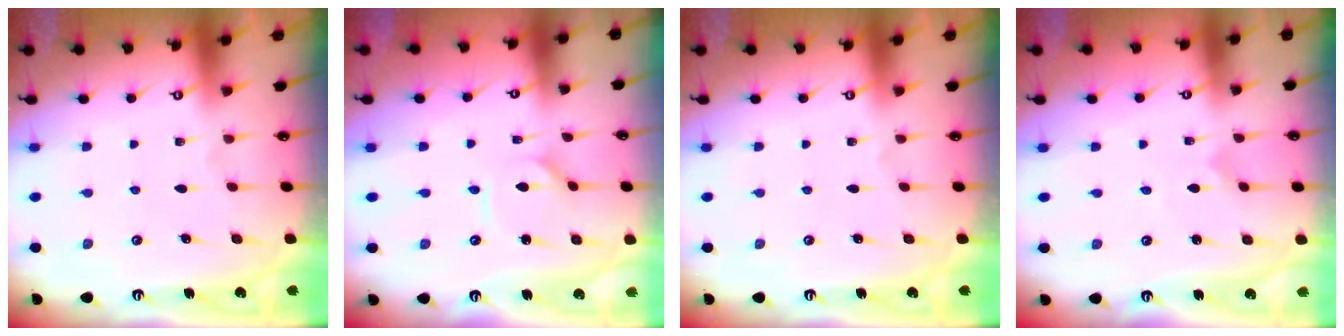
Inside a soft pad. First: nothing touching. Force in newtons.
{"total": 1.8, "press": 1.8, "slide": 0.2}
{"total": 0.0}
{"total": 0.0}